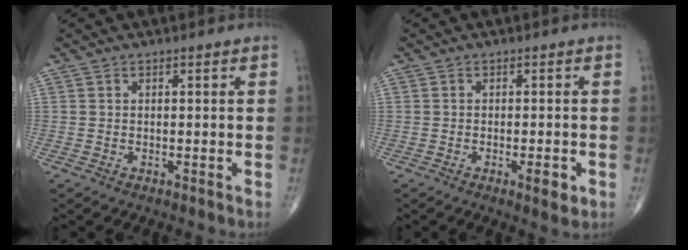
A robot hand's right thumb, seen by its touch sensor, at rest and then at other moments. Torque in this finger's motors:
{"motor_torque": [0.43, 0.51, -0.12, -0.10, 0.17]}